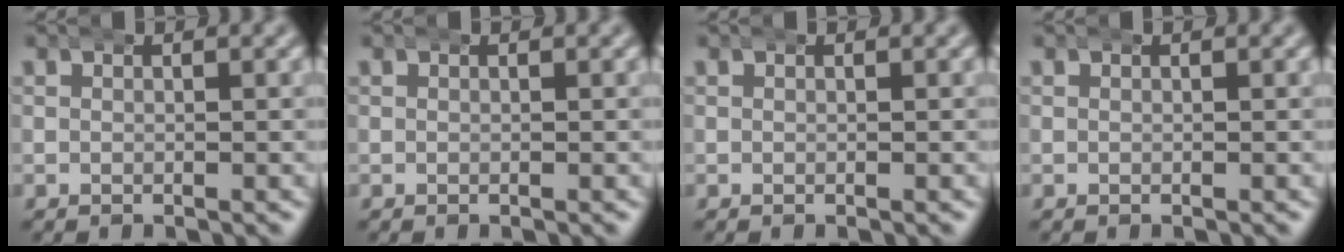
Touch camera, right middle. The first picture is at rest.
{"total": 0.0}
{"total": 0.0}
{"total": 0.0}